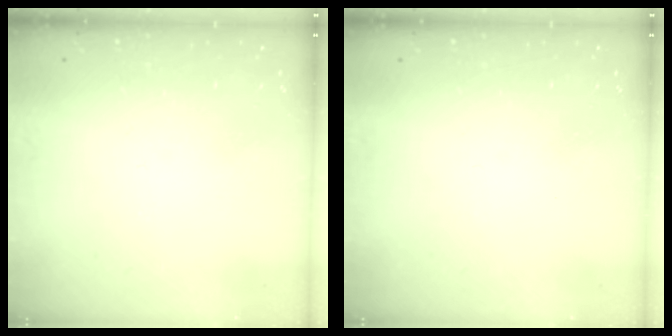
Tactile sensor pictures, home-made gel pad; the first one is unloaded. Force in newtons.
{"total": 0.0}